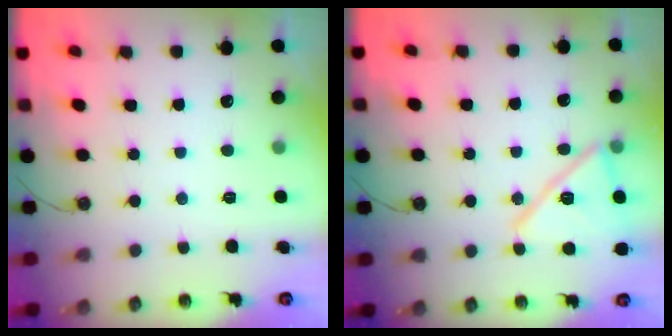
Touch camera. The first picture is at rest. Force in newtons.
{"total": 15.8, "press": 15.8, "slide": 1.1}